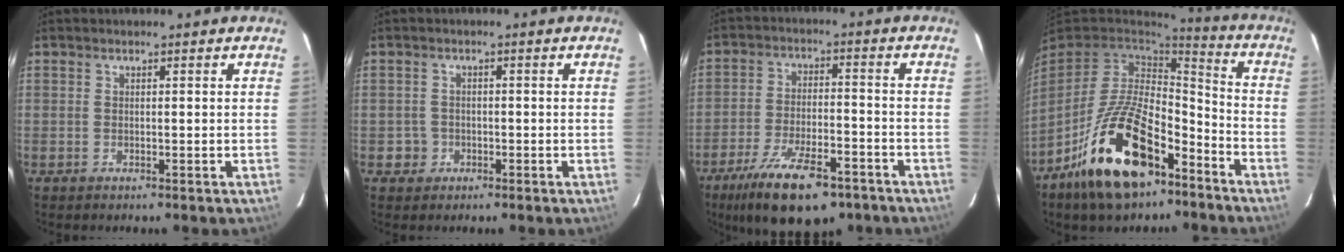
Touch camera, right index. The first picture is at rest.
{"total": 2.8, "force": [-0.9, 2.7, 0.1], "torque": [-0.002, 0.013, -0.012]}
{"total": 17.0, "force": [-11.3, 6.4, 10.9], "torque": [-0.217, -0.026, -0.181]}
{"total": 21.5, "force": [-12.4, 10.1, 14.5], "torque": [-0.285, -0.001, -0.207]}